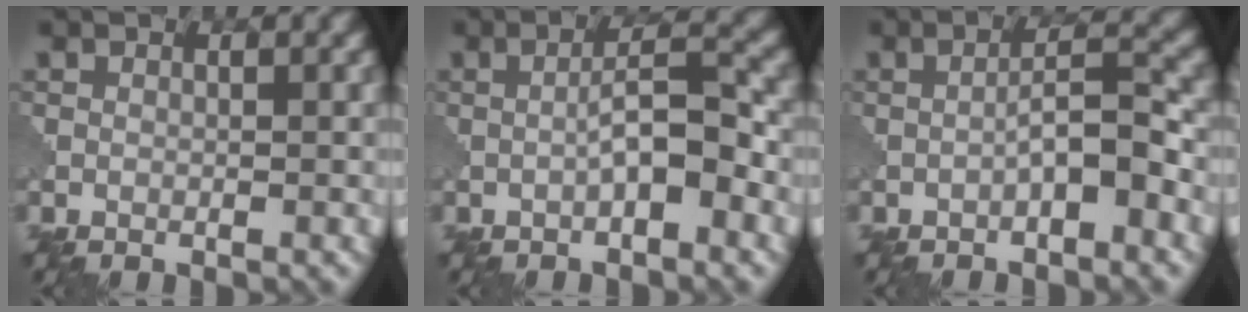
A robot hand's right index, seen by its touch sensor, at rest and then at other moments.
{"total": 3.7, "force": [-1.2, 0.8, 3.4], "torque": [-0.061, 0.011, -0.025]}
{"total": 3.3, "force": [-1.4, 0.7, 2.9], "torque": [-0.051, 0.014, -0.030]}